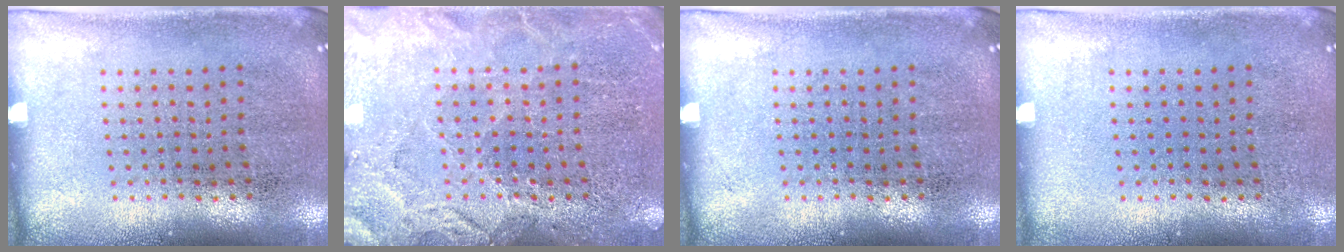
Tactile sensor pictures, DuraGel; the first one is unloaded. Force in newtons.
{"total": 4.3, "press": 4.2, "slide": 0.6}
{"total": 0.0}
{"total": 0.0}